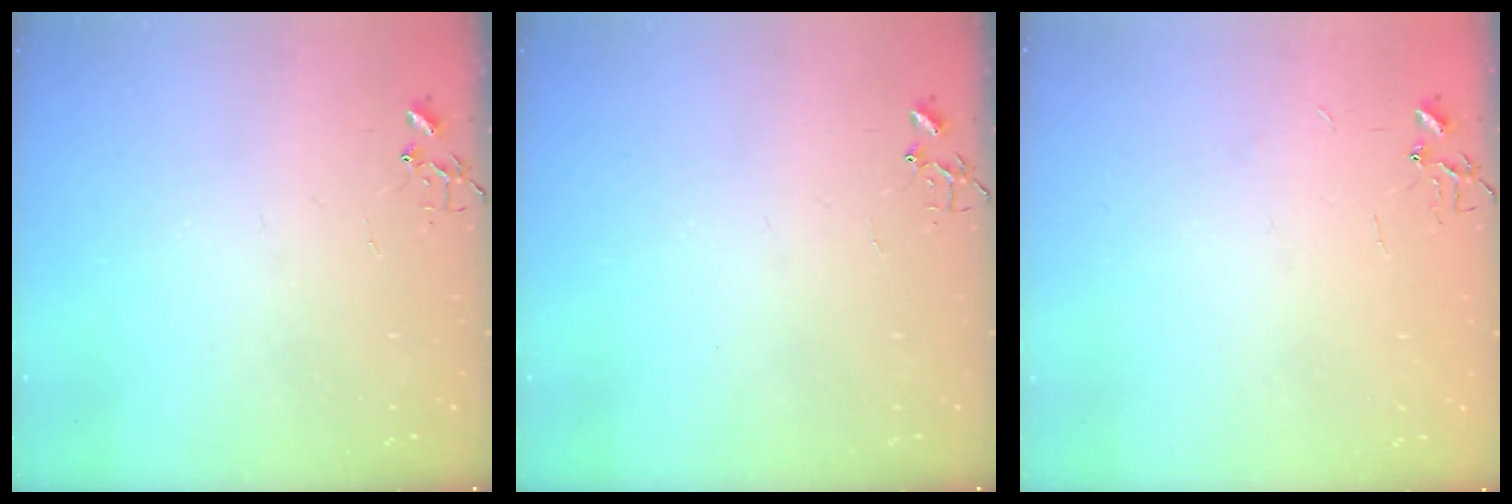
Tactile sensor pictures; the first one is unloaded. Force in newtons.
{"total": 0.0}
{"total": 2.4, "press": 2.4, "slide": 0.3}